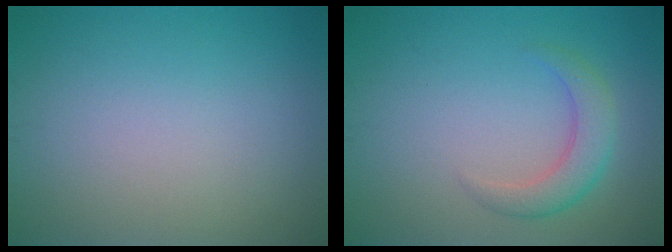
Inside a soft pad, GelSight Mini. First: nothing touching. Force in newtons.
{"total": 3.0, "press": 3.0, "slide": 0.1}